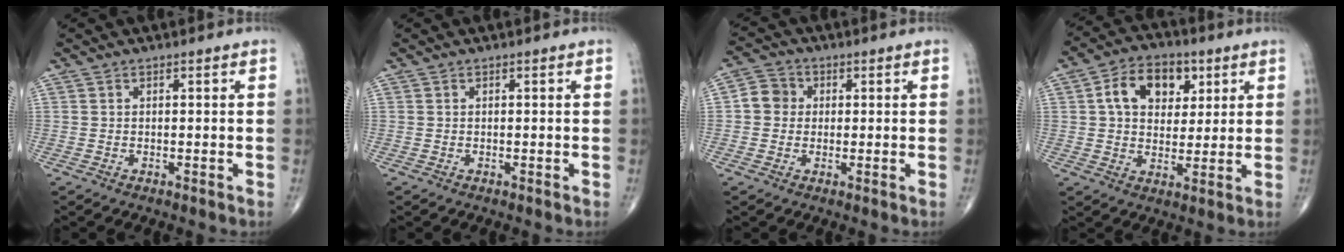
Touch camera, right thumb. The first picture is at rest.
{"total": 0.0}
{"total": 4.6, "force": [0.3, 4.3, 1.7], "torque": [-0.013, 0.010, -0.005]}
{"total": 11.4, "force": [3.7, 7.8, 7.4], "torque": [-0.089, 0.000, 0.056]}